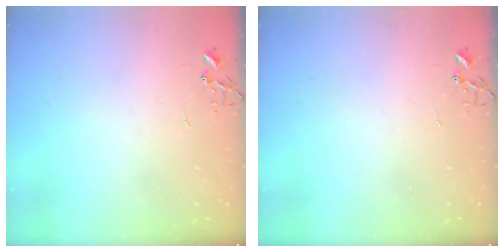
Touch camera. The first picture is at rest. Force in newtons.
{"total": 0.0}